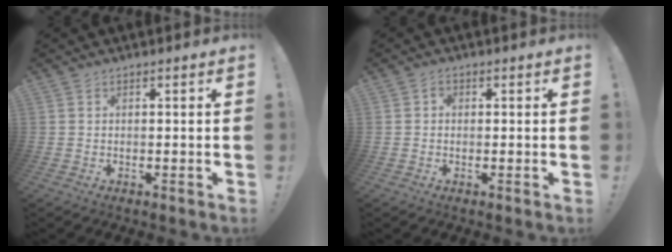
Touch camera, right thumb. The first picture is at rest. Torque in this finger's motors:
{"motor_torque": [-0.15, 0.16, 0.06, 0.19, -0.07]}